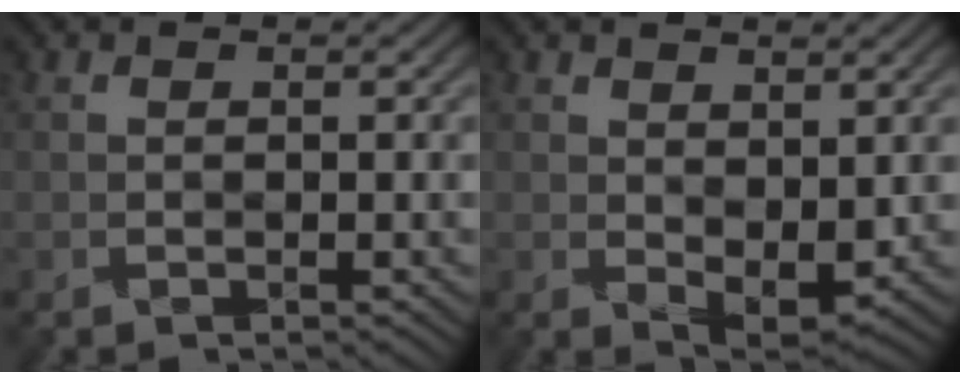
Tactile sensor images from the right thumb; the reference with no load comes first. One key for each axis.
{"total": 3.6, "fx": 0.6, "fy": 1.9, "fz": 3.0, "tx": -0.056, "ty": -0.008, "tz": 0.013}